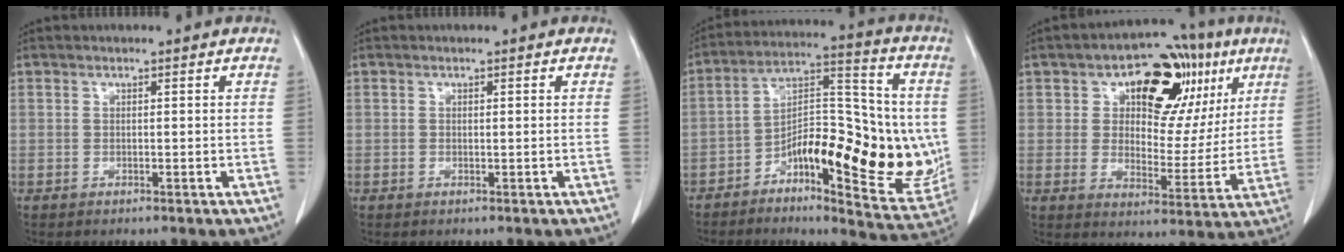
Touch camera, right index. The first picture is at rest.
{"total": 0.0}
{"total": 19.3, "force": [-4.2, 7.3, 17.4], "torque": [-0.252, 0.022, -0.058]}
{"total": 16.2, "force": [7.1, 9.4, 11.1], "torque": [-0.128, 0.033, 0.104]}